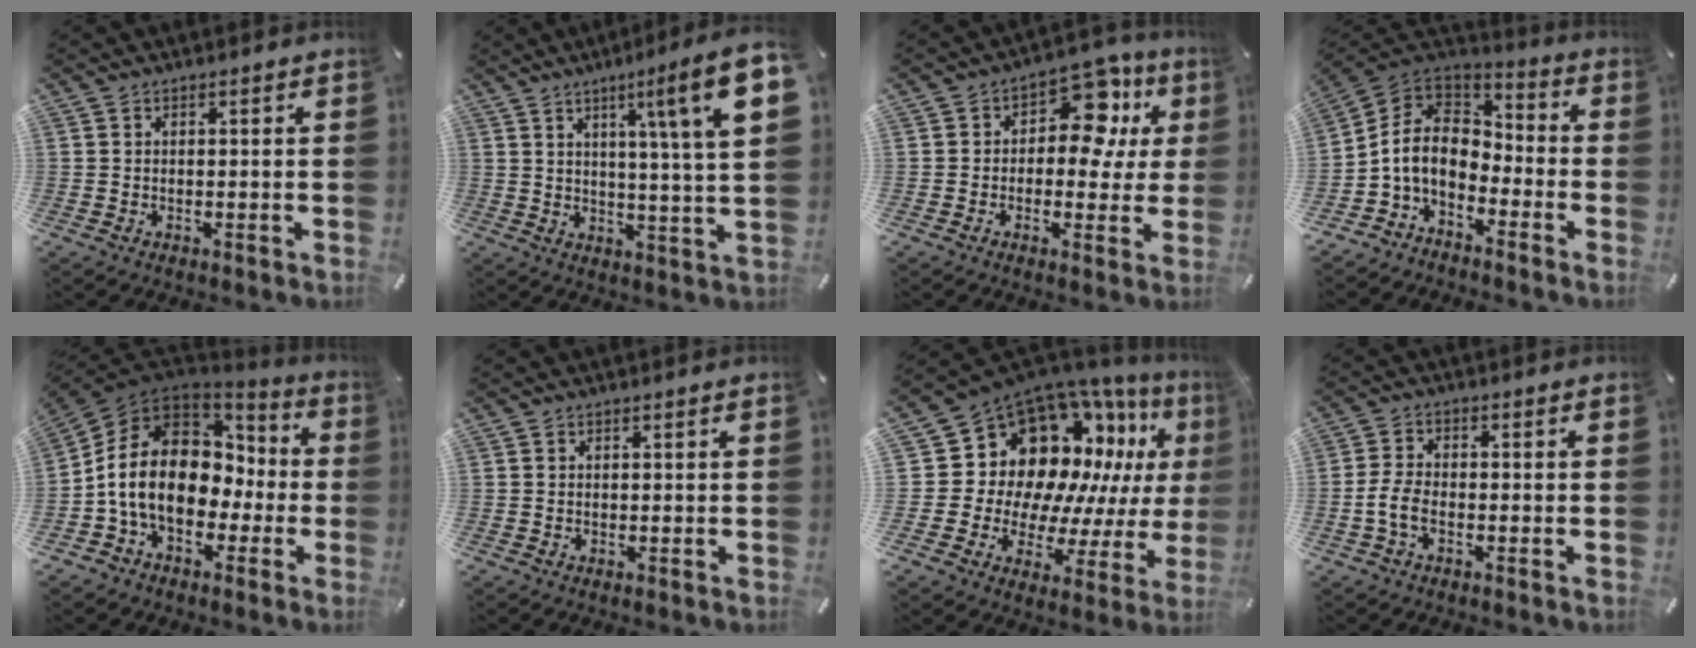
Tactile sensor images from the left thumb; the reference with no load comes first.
{"total": 14.5, "force": [6.2, 1.0, 13.1], "torque": [-0.192, -0.036, 0.082]}
{"total": 12.4, "force": [4.0, 7.6, 9.0], "torque": [-0.118, -0.017, 0.065]}
{"total": 8.7, "force": [-4.3, 6.2, 4.4], "torque": [-0.116, 0.011, -0.087]}
{"total": 16.1, "force": [-1.7, 12.5, 10.0], "torque": [-0.215, 0.008, -0.034]}
{"total": 0.0}
{"total": 17.1, "force": [8.6, 12.4, 8.1], "torque": [-0.124, -0.106, 0.168]}
{"total": 4.9, "force": [-1.9, 2.7, 3.7], "torque": [-0.079, 0.005, -0.037]}